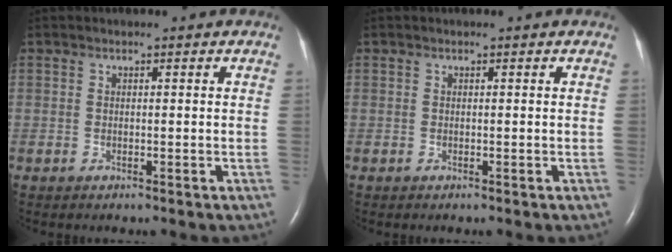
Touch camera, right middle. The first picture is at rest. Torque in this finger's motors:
{"motor_torque": [0.13, 0.06, 0.07, 0.00]}